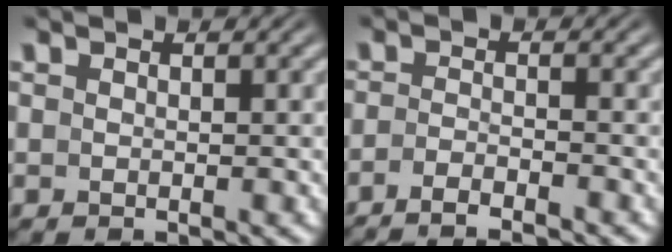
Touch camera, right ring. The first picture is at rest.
{"total": 3.5, "force": [-3.2, 0.4, 1.4], "torque": [-0.027, -0.009, -0.050]}